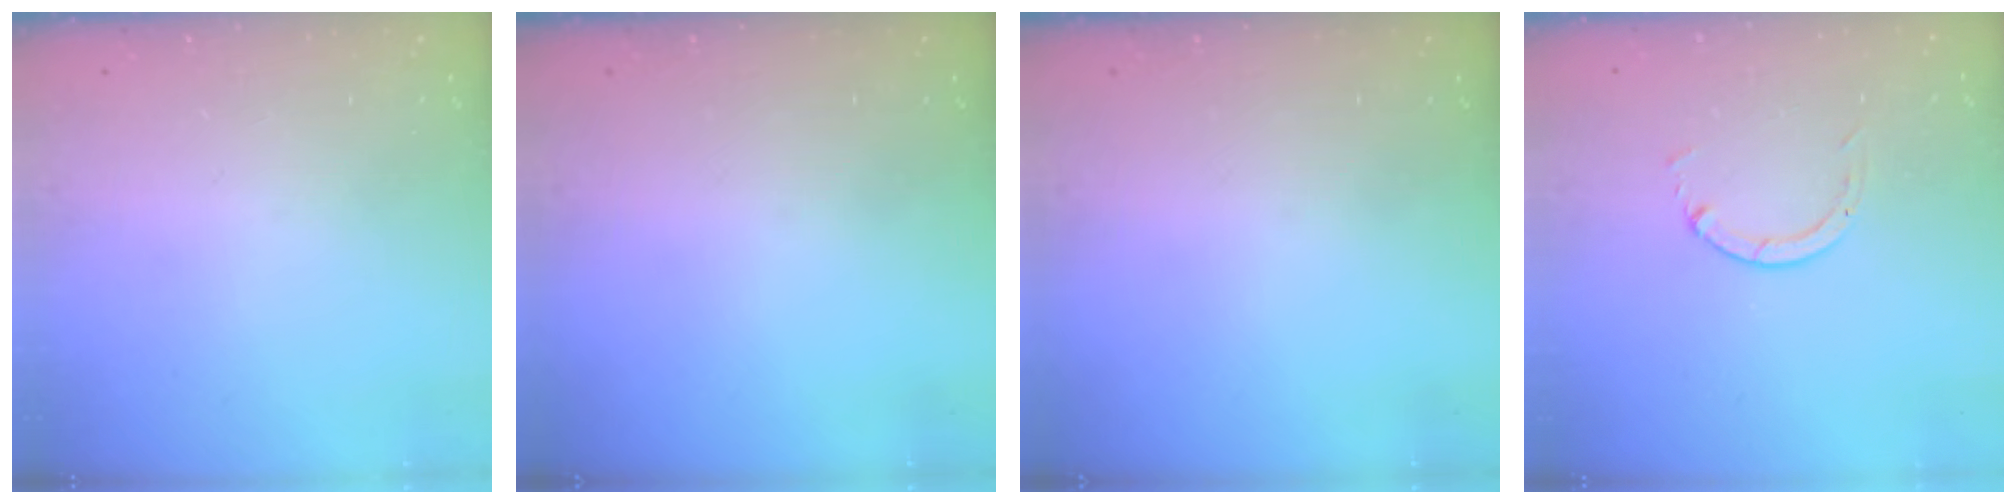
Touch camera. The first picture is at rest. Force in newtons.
{"total": 0.0}
{"total": 0.0}
{"total": 1.3, "press": 1.2, "slide": 0.3}